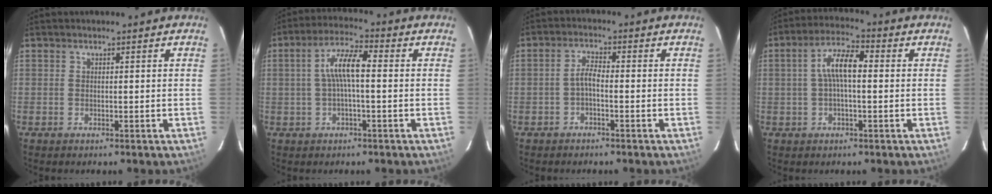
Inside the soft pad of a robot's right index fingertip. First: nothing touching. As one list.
[{"total": 6.9, "force": [0.0, 1.6, 6.7], "torque": [-0.134, 0.017, 0.001]}, {"total": 2.4, "force": [-1.2, 0.6, 2.0], "torque": [-0.046, 0.009, -0.025]}, {"total": 6.9, "force": [0.3, 2.3, 6.5], "torque": [-0.128, 0.020, 0.005]}]